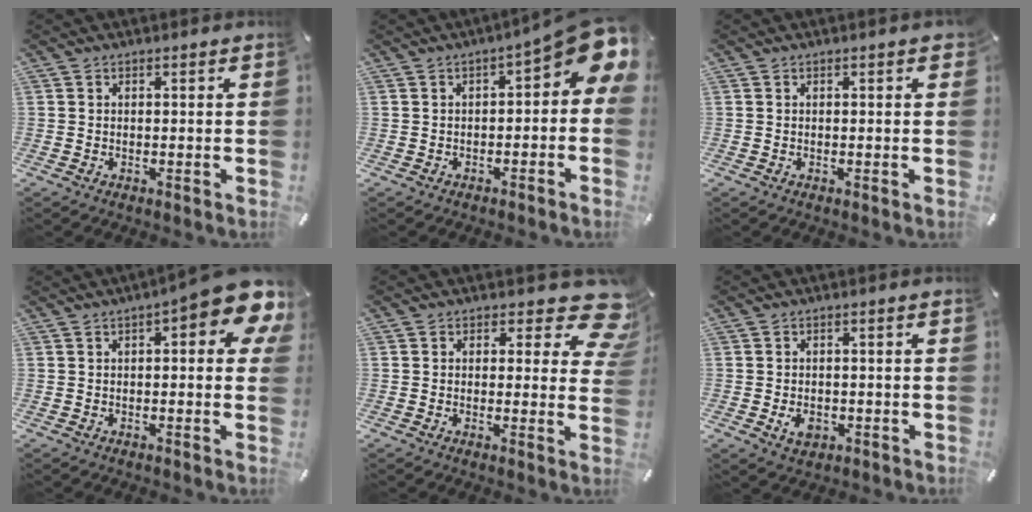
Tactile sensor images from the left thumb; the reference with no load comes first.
{"total": 9.6, "force": [3.3, 3.7, 8.3], "torque": [-0.104, -0.028, 0.055]}
{"total": 0.8, "force": [0.2, 0.4, 0.7], "torque": [-0.005, 0.000, 0.000]}
{"total": 11.2, "force": [4.9, 3.2, 9.5], "torque": [-0.116, -0.034, 0.077]}
{"total": 10.2, "force": [5.7, 4.8, 7.0], "torque": [-0.070, -0.040, 0.096]}
{"total": 3.6, "force": [-1.1, 2.6, 2.2], "torque": [-0.036, -0.001, -0.020]}